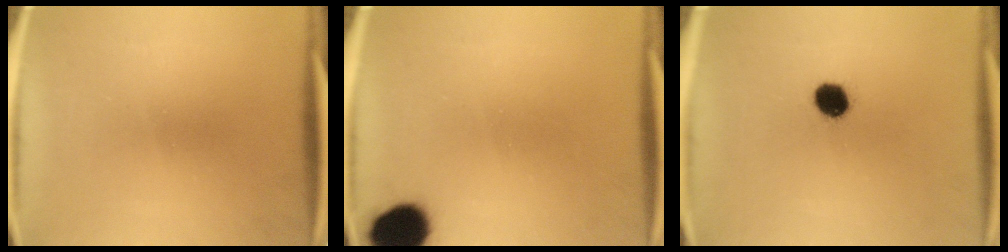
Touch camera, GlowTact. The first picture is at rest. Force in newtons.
{"total": 11.4}
{"total": 5.9}